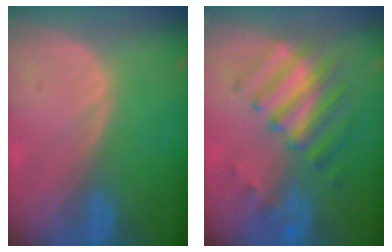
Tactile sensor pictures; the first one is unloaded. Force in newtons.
{"total": 7.8, "press": 7.3, "slide": 2.6}